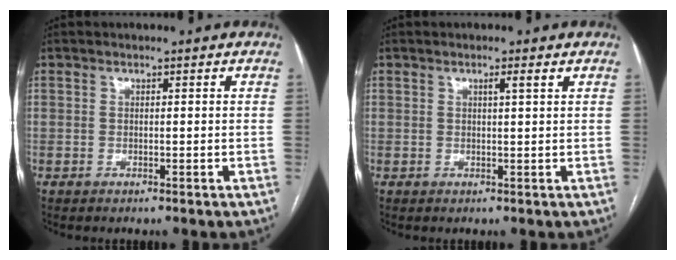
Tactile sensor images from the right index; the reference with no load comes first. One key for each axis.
{"total": 1.2, "fx": 0.7, "fy": -0.2, "fz": 1.0, "tx": -0.019, "ty": 0.000, "tz": 0.011}